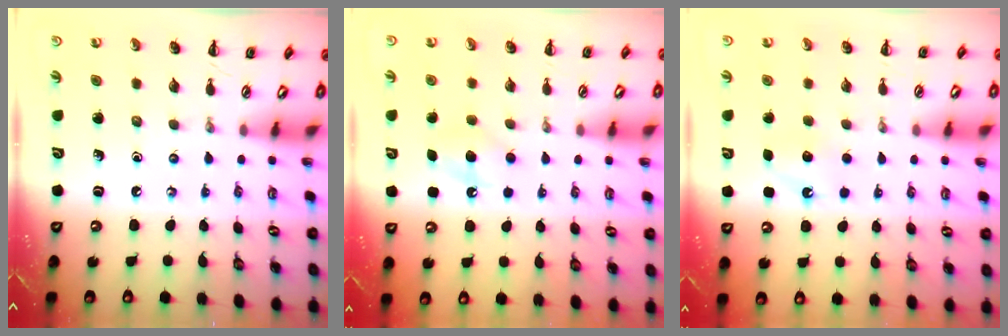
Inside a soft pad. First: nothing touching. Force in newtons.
{"total": 7.6, "press": 7.4, "slide": 1.8}
{"total": 6.9, "press": 6.6, "slide": 1.8}